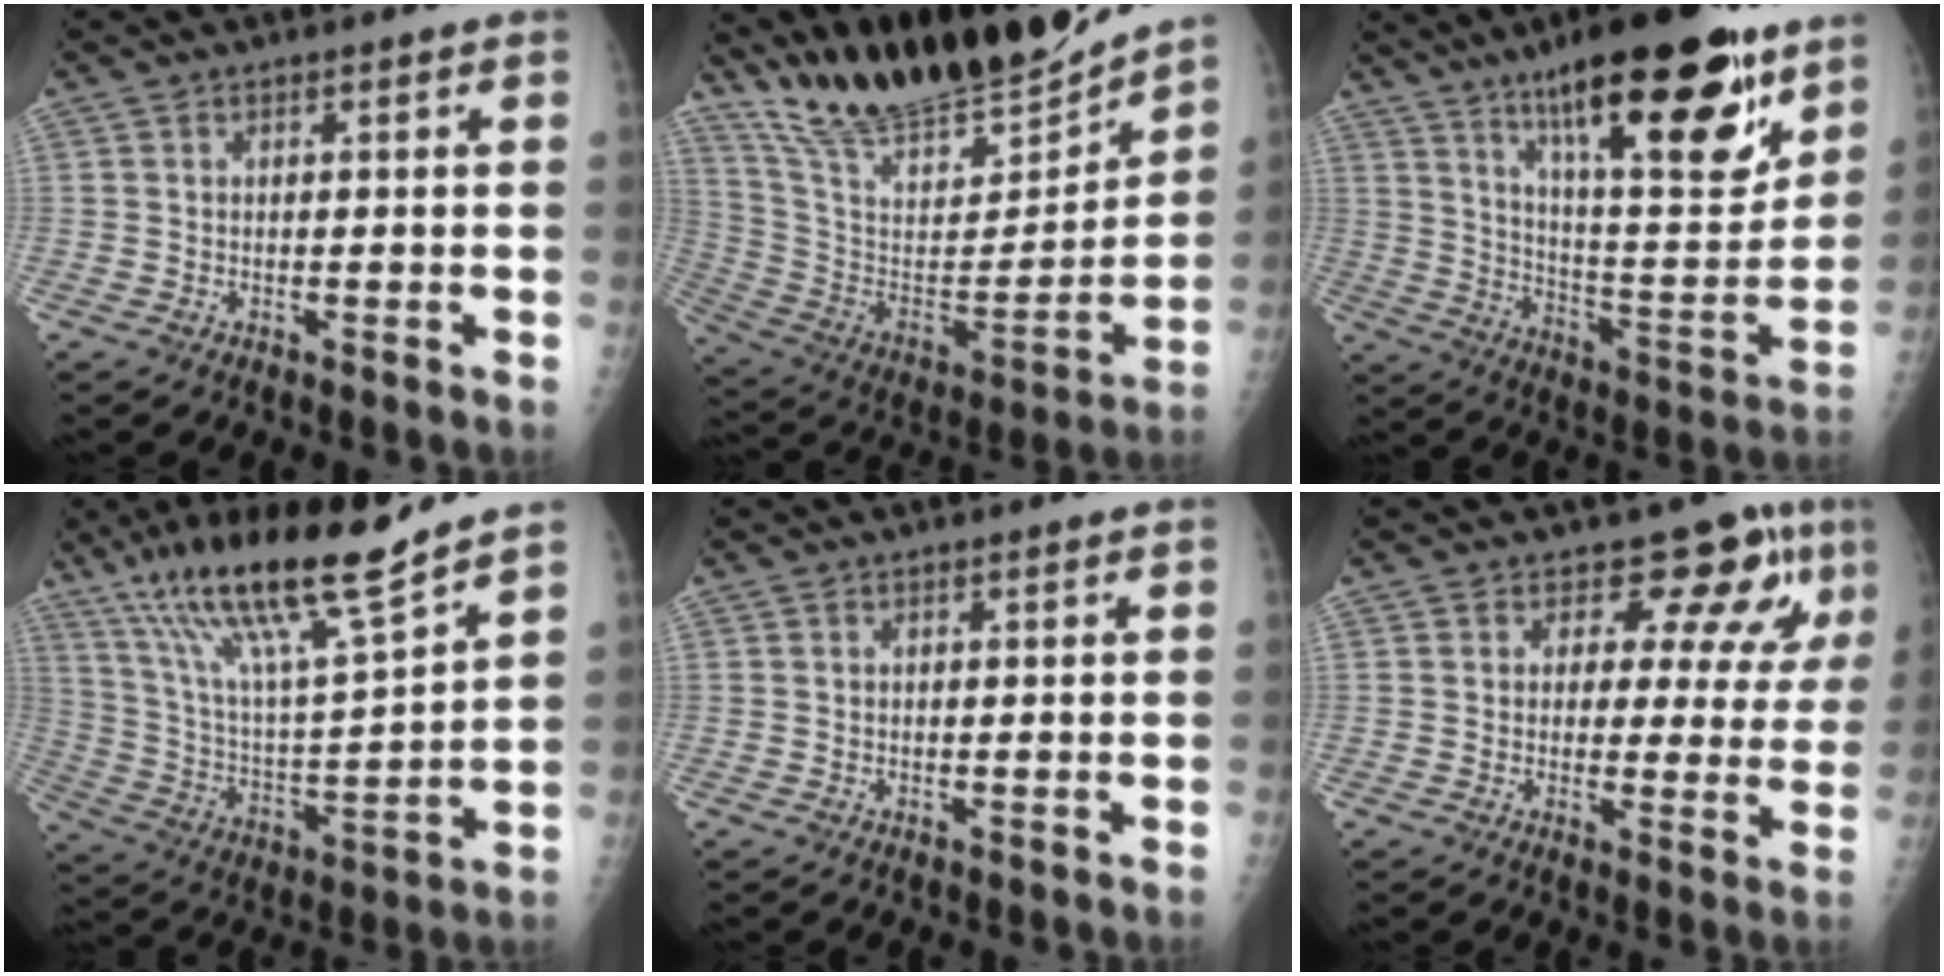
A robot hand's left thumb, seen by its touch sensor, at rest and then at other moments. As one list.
[{"total": 22.1, "force": [20.4, 3.6, 7.7], "torque": [-0.108, -0.100, 0.358]}, {"total": 25.2, "force": [15.4, 7.2, 18.6], "torque": [-0.251, -0.066, 0.247]}, {"total": 18.6, "force": [13.4, 1.8, 12.8], "torque": [-0.216, -0.068, 0.248]}, {"total": 0.0}, {"total": 9.0, "force": [5.8, 4.9, 4.8], "torque": [-0.024, -0.033, 0.059]}]